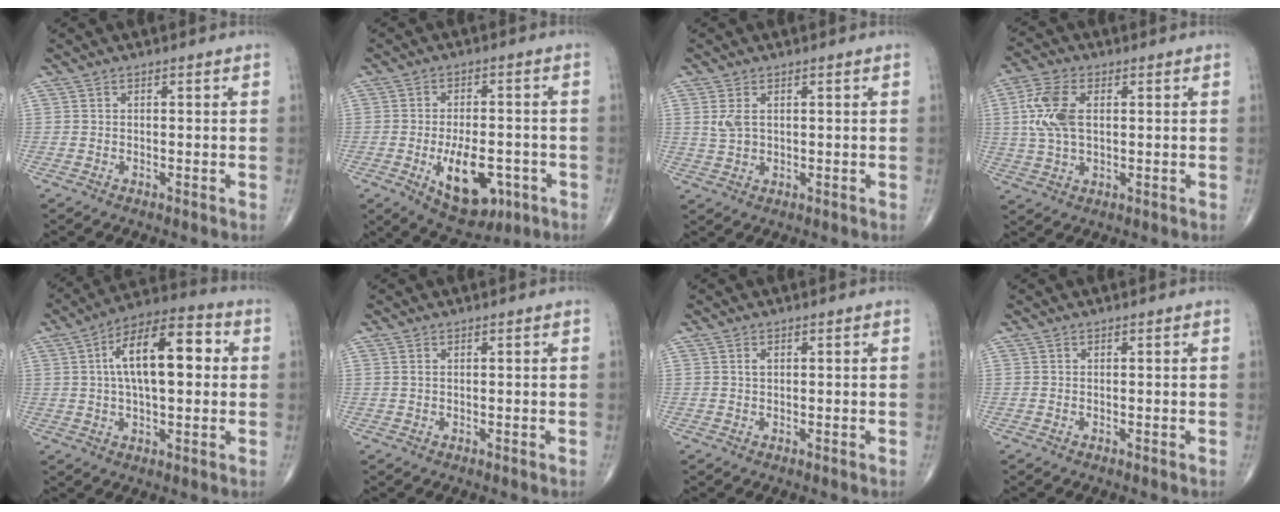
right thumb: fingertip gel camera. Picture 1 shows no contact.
{"total": 12.1, "force": [-4.2, 6.4, 9.5], "torque": [-0.125, 0.010, -0.051]}
{"total": 3.0, "force": [0.9, 1.8, 2.3], "torque": [-0.049, -0.001, 0.023]}
{"total": 9.3, "force": [1.5, 5.2, 7.6], "torque": [-0.173, 0.006, 0.030]}
{"total": 16.0, "force": [2.5, 7.2, 14.1], "torque": [-0.220, 0.026, 0.034]}
{"total": 0.7, "force": [0.2, 0.4, 0.5], "torque": [-0.012, 0.006, 0.006]}
{"total": 0.9, "force": [0.3, 0.6, 0.7], "torque": [-0.013, 0.003, 0.007]}
{"total": 0.0}